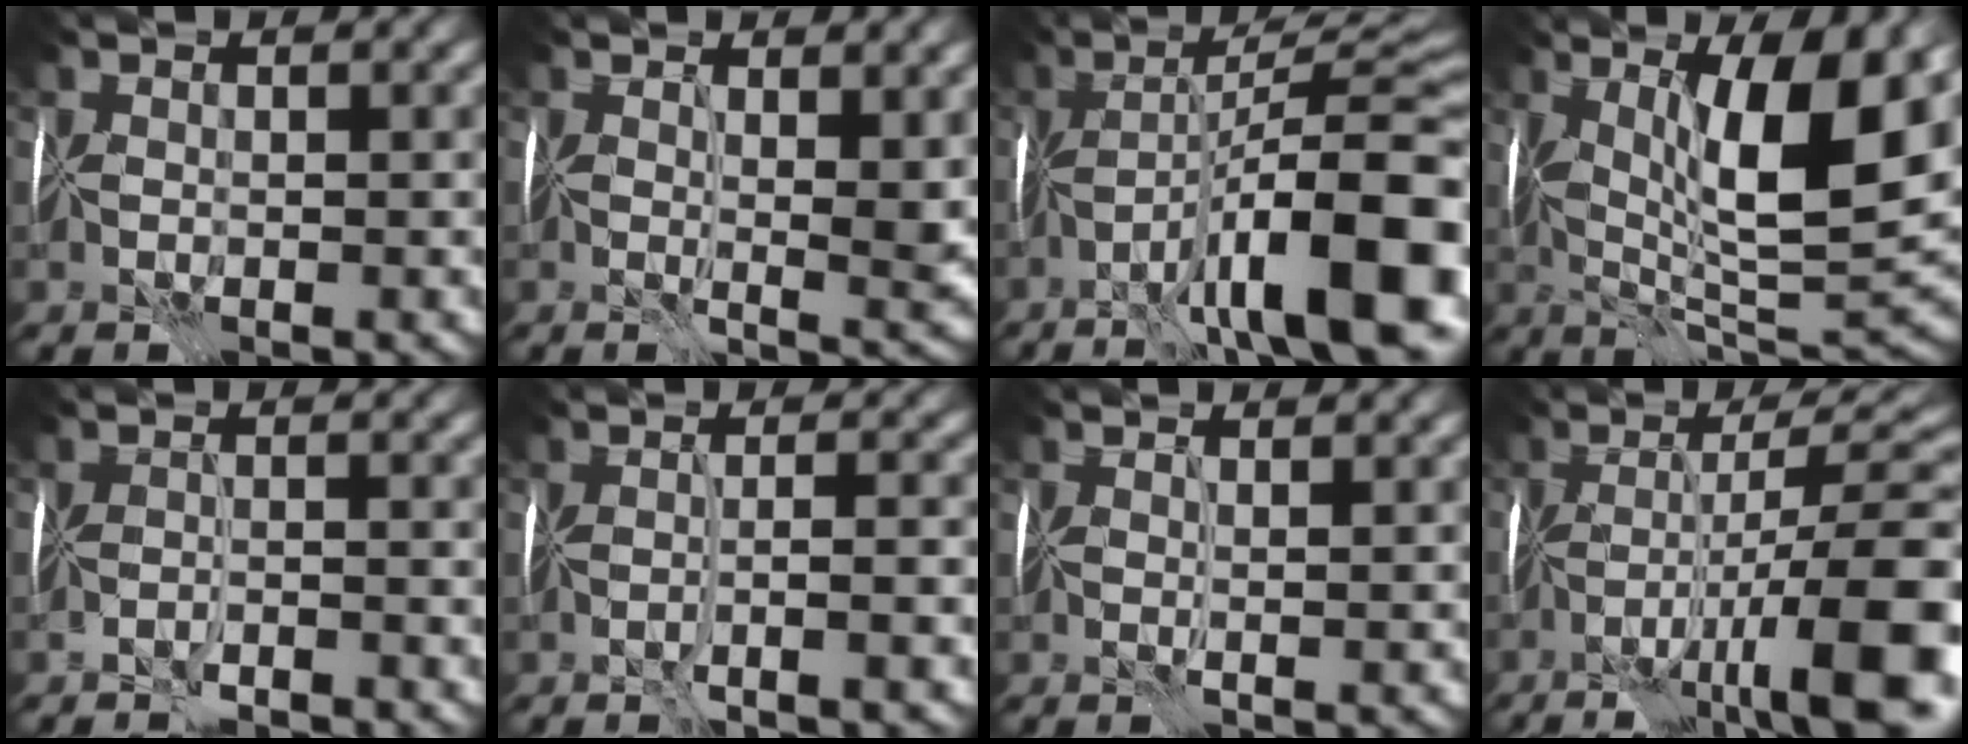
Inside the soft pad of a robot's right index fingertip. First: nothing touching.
{"total": 4.8, "force": [1.5, 1.4, 4.3], "torque": [-0.064, -0.011, 0.028]}
{"total": 14.2, "force": [-4.8, 3.4, 12.9], "torque": [-0.191, 0.016, -0.072]}
{"total": 12.4, "force": [2.8, 3.5, 11.6], "torque": [-0.185, -0.002, 0.047]}
{"total": 2.0, "force": [-1.9, 0.1, 0.7], "torque": [-0.008, -0.004, -0.036]}
{"total": 3.5, "force": [-1.3, 0.6, 3.2], "torque": [-0.041, -0.003, -0.024]}
{"total": 1.3, "force": [0.5, 0.0, 1.2], "torque": [-0.018, -0.001, 0.005]}
{"total": 14.1, "force": [-4.3, 3.4, 13.0], "torque": [-0.195, 0.004, -0.066]}